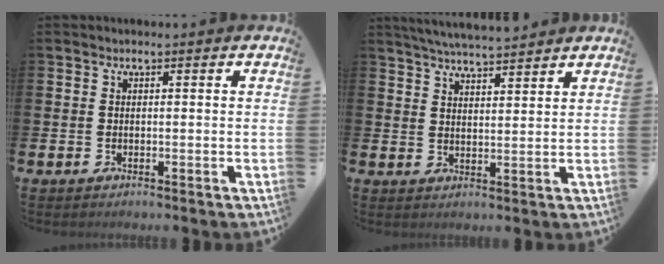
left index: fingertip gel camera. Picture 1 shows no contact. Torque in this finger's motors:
{"motor_torque": [0.11, -0.41, 0.74, 0.15]}